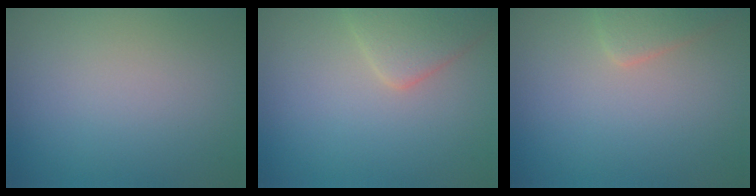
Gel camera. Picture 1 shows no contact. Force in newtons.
{"total": 3.3, "press": 3.3, "slide": 0.1}
{"total": 2.2, "press": 2.2, "slide": 0.2}